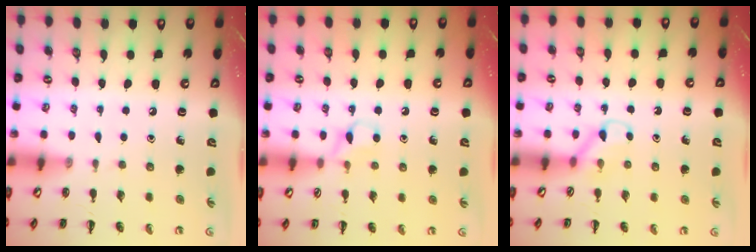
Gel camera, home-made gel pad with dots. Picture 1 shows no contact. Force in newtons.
{"total": 4.3, "press": 4.0, "slide": 1.5}
{"total": 3.9, "press": 3.7, "slide": 1.4}